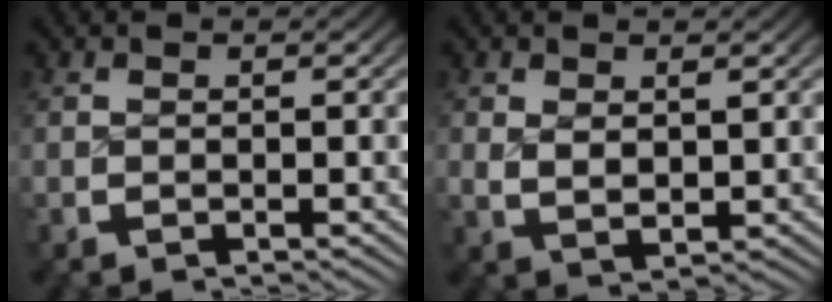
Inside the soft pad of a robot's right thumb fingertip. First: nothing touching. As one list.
[{"total": 2.0, "force": [0.9, 1.2, 1.3], "torque": [-0.028, -0.013, 0.031]}]